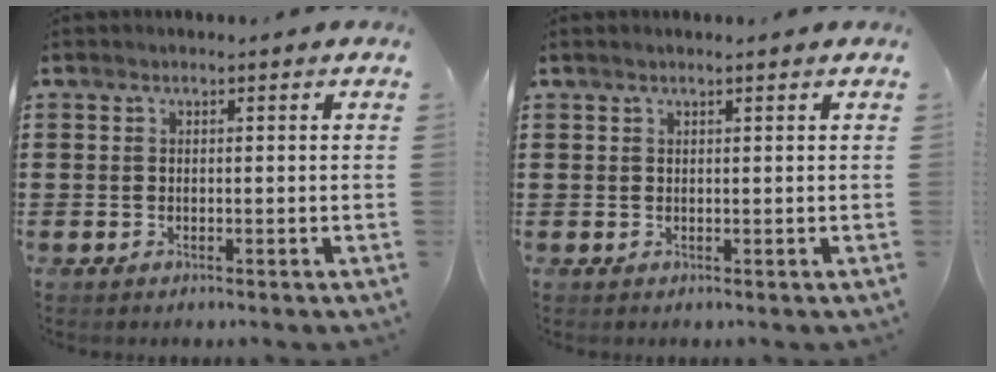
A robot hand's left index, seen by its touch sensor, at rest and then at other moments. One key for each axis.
{"total": 0.6, "fx": 0.4, "fy": -0.1, "fz": 0.4, "tx": -0.007, "ty": 0.000, "tz": 0.009}